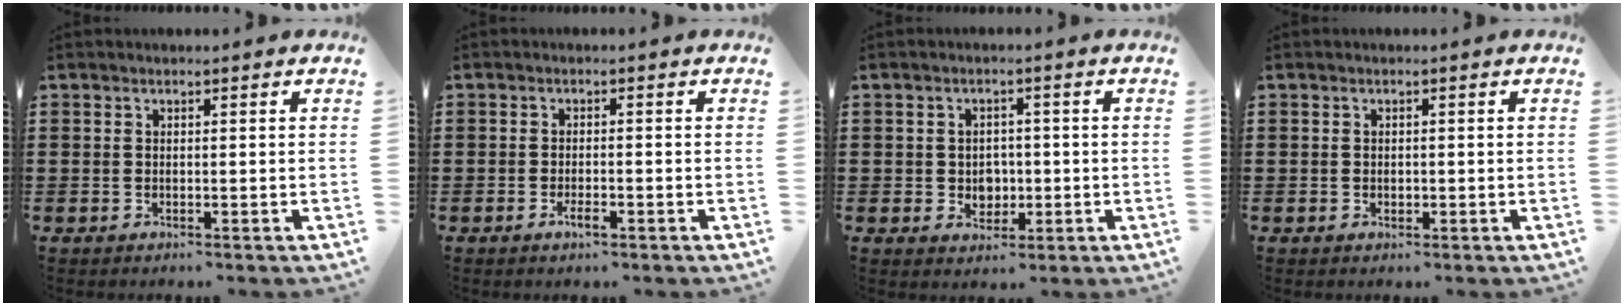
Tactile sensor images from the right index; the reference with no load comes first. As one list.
[{"total": 2.0, "force": [-1.0, 0.5, 1.6], "torque": [-0.029, -0.001, -0.018]}, {"total": 3.1, "force": [-0.2, 2.9, 1.2], "torque": [-0.026, 0.004, -0.009]}, {"total": 1.6, "force": [-0.1, 1.4, 0.9], "torque": [-0.011, 0.003, -0.005]}]